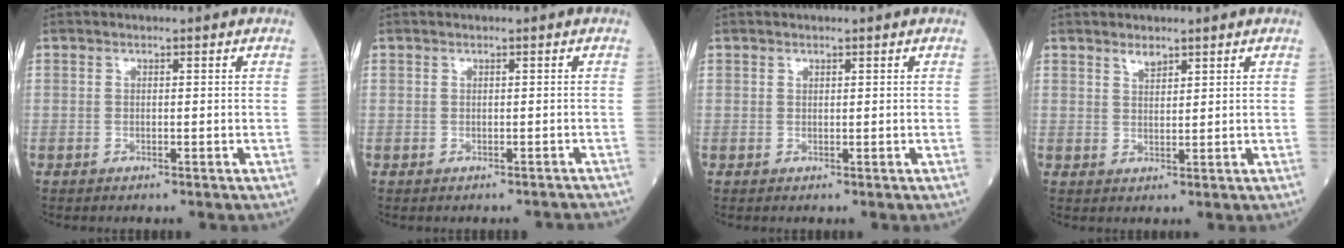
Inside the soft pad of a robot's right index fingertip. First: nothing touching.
{"total": 1.2, "force": [-1.1, 0.4, 0.3], "torque": [0.000, -0.001, -0.013]}
{"total": 0.0}
{"total": 1.8, "force": [1.5, 0.6, 0.8], "torque": [-0.013, -0.003, 0.028]}